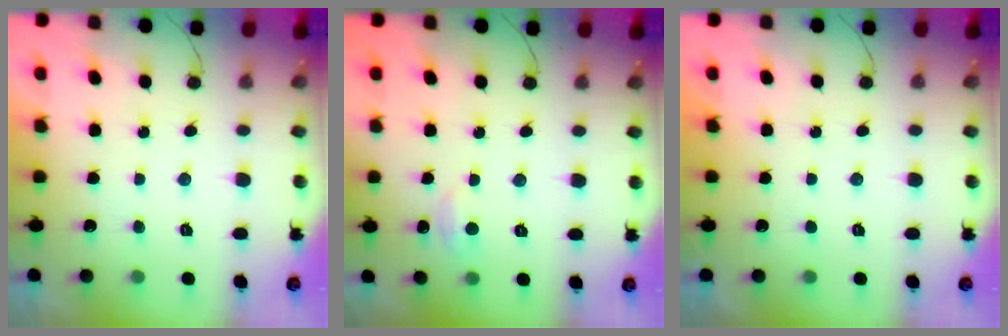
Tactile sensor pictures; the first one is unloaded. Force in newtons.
{"total": 3.2, "press": 3.2, "slide": 0.4}
{"total": 0.0}